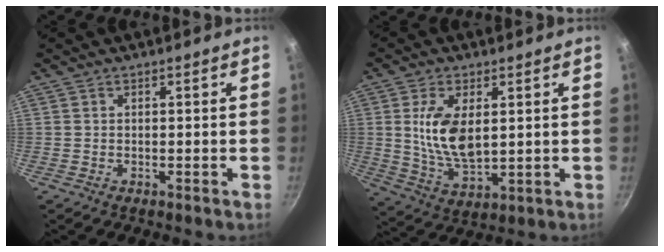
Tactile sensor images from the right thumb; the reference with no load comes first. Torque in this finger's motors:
{"motor_torque": [0.57, 0.44, 1.17, 0.20, 0.36]}